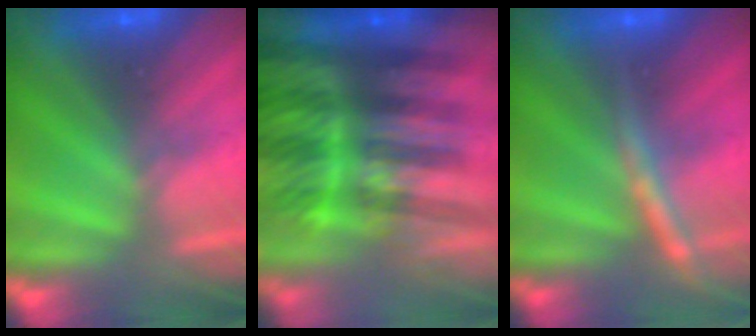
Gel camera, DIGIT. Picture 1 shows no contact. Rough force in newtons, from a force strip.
{"total": 7.0}
{"total": 2.7}